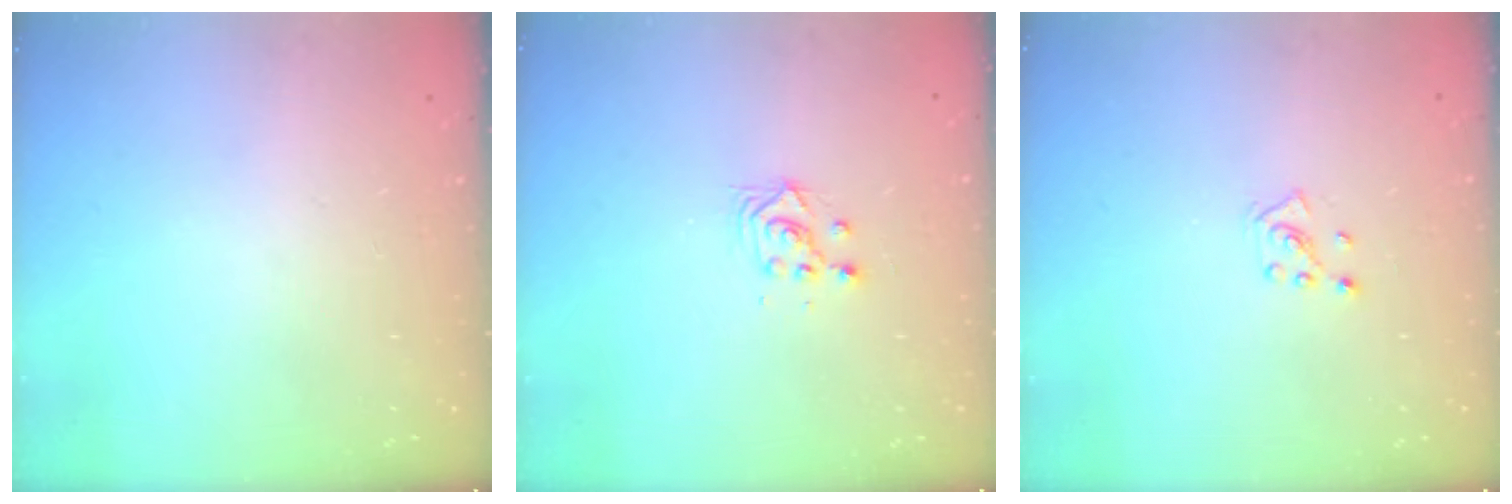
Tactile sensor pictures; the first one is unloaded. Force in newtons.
{"total": 2.8, "press": 2.8, "slide": 0.2}
{"total": 2.8, "press": 2.8, "slide": 0.2}